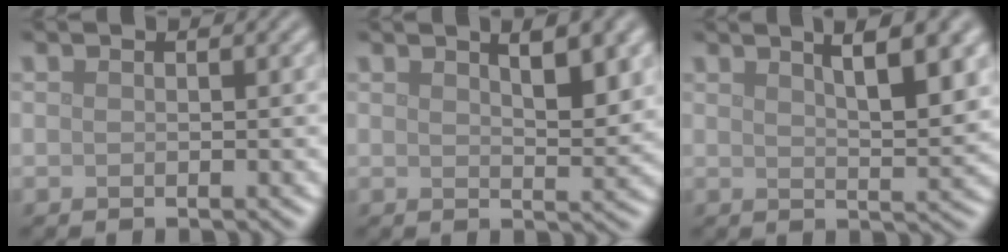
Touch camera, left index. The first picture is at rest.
{"total": 3.9, "force": [2.0, 1.1, 3.1], "torque": [-0.039, -0.001, 0.034]}
{"total": 5.9, "force": [2.8, 1.7, 4.9], "torque": [-0.054, 0.008, 0.036]}